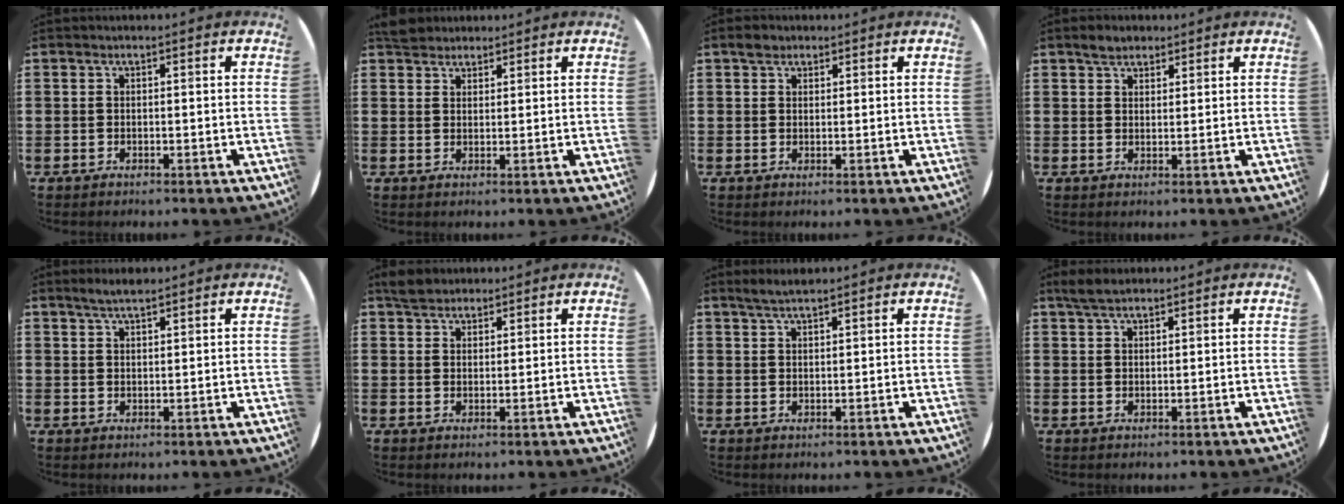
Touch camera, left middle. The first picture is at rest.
{"total": 2.9, "force": [2.7, 1.1, 0.2], "torque": [-0.001, 0.002, 0.051]}
{"total": 1.7, "force": [1.4, 0.9, 0.3], "torque": [0.002, 0.002, 0.025]}
{"total": 2.5, "force": [2.1, 1.1, 0.7], "torque": [-0.006, 0.003, 0.038]}
{"total": 2.4, "force": [2.1, 0.4, 1.1], "torque": [-0.023, 0.006, 0.038]}
{"total": 3.0, "force": [2.7, 1.2, 0.3], "torque": [-0.004, 0.006, 0.051]}
{"total": 2.2, "force": [2.0, 0.1, 1.0], "torque": [-0.019, 0.005, 0.036]}
{"total": 3.1, "force": [2.5, 1.0, 1.5], "torque": [-0.033, 0.008, 0.047]}